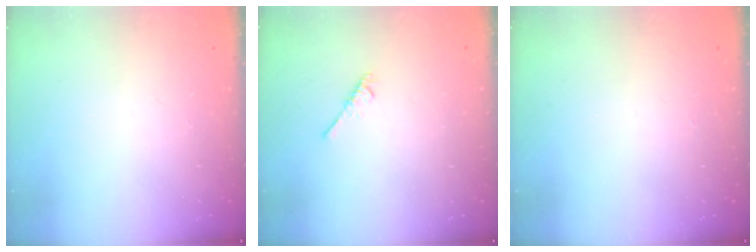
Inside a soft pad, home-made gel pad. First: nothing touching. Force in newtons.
{"total": 1.9, "press": 1.9, "slide": 0.4}
{"total": 0.0}